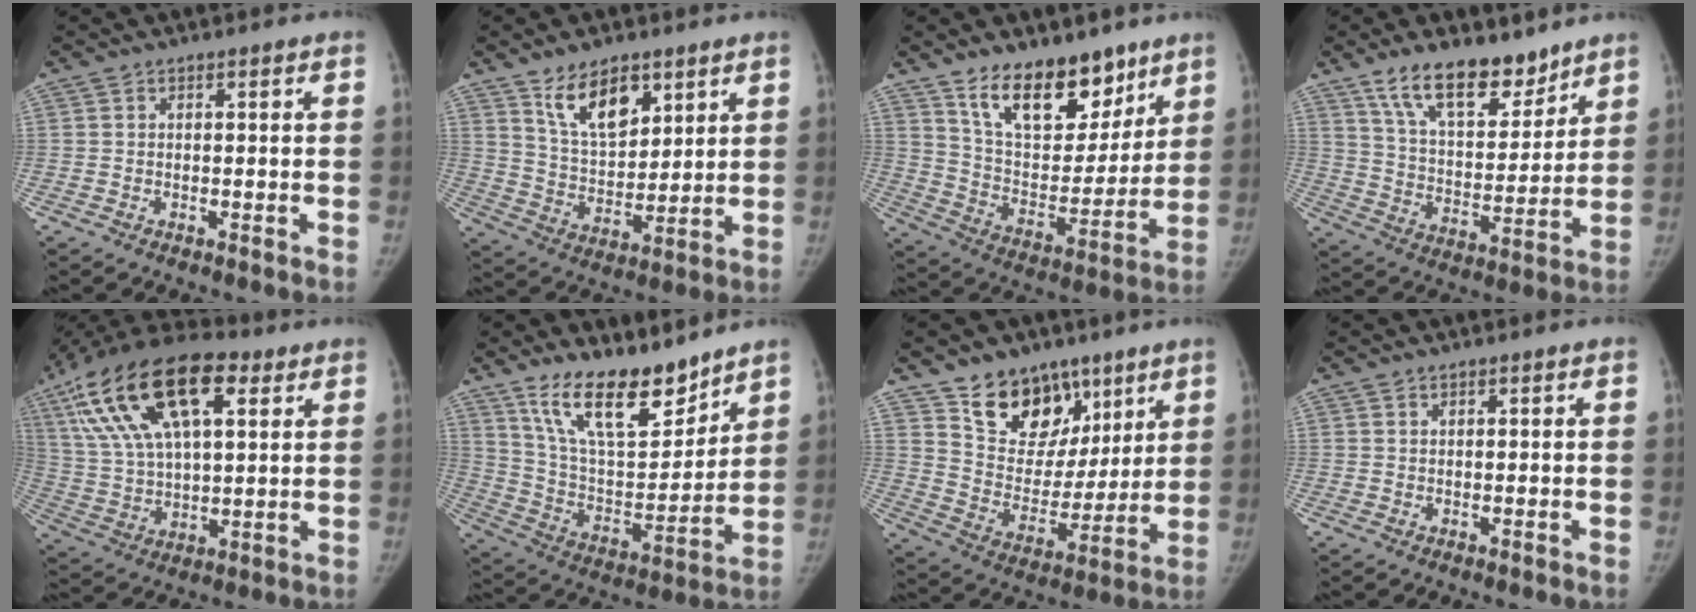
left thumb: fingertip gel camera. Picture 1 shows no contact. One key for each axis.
{"total": 11.8, "fx": 7.1, "fy": 6.2, "fz": 7.1, "tx": -0.091, "ty": -0.048, "tz": 0.136}
{"total": 18.4, "fx": 12.4, "fy": 9.4, "fz": 9.8, "tx": -0.097, "ty": -0.081, "tz": 0.215}
{"total": 15.9, "fx": 11.5, "fy": 6.9, "fz": 8.4, "tx": -0.098, "ty": -0.073, "tz": 0.206}
{"total": 24.7, "fx": 10.8, "fy": 11.6, "fz": 19.0, "tx": -0.353, "ty": 0.005, "tz": 0.191}
{"total": 18.4, "fx": 13.6, "fy": 7.3, "fz": 10.0, "tx": -0.128, "ty": -0.082, "tz": 0.247}
{"total": 16.8, "fx": 10.8, "fy": 11.1, "fz": 6.6, "tx": -0.053, "ty": -0.062, "tz": 0.195}
{"total": 0.6, "fx": 0.5, "fy": 0.3, "fz": 0.2, "tx": 0.000, "ty": -0.003, "tz": 0.007}